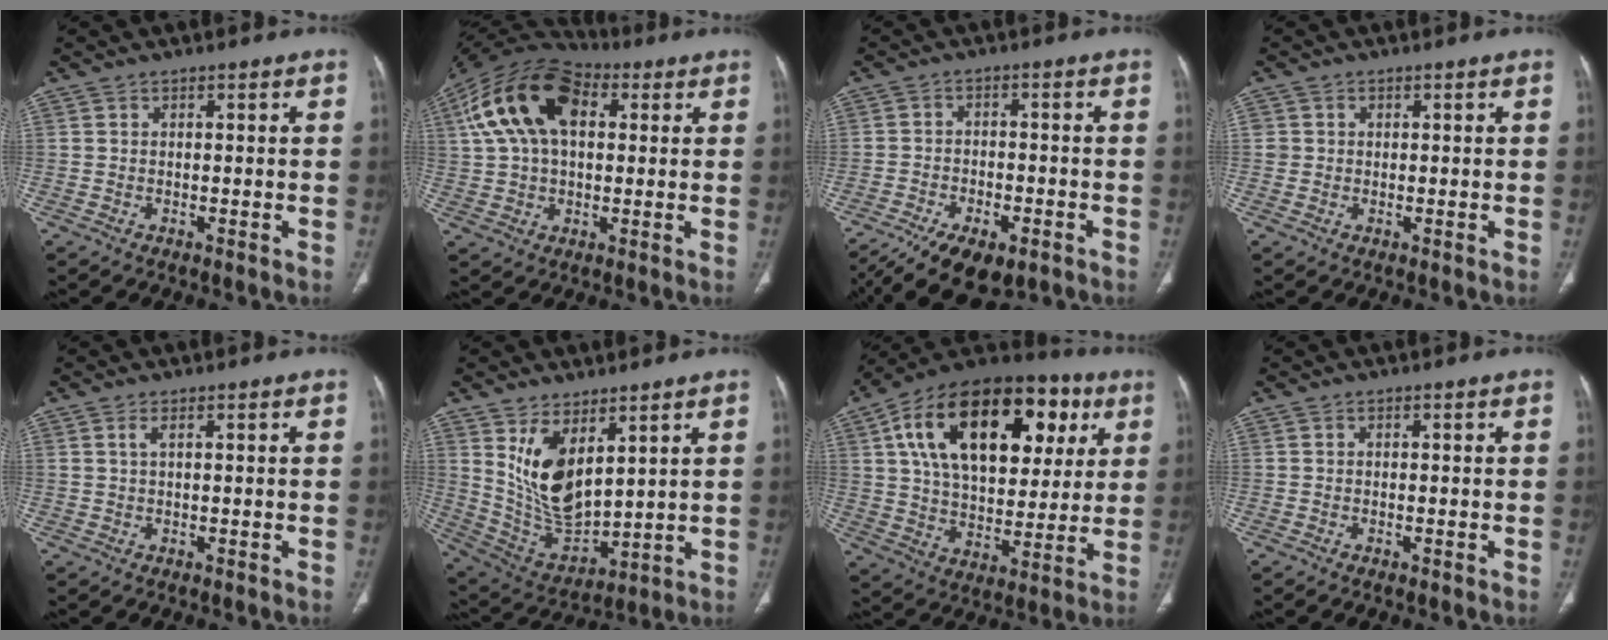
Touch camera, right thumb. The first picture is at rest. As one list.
[{"total": 18.5, "force": [5.1, 11.0, 13.9], "torque": [-0.251, 0.026, 0.082]}, {"total": 13.8, "force": [-8.7, 6.5, 8.5], "torque": [-0.155, 0.025, -0.136]}, {"total": 1.6, "force": [0.2, 1.6, 0.2], "torque": [0.007, 0.004, 0.003]}, {"total": 1.1, "force": [0.4, 0.2, 0.9], "torque": [-0.029, 0.007, 0.010]}, {"total": 13.0, "force": [5.3, 6.6, 9.9], "torque": [-0.166, -0.036, 0.126]}, {"total": 30.1, "force": [10.2, 17.3, 22.5], "torque": [-0.347, 0.024, 0.163]}, {"total": 0.5, "force": [-0.3, 0.2, 0.4], "torque": [-0.010, -0.001, -0.004]}]